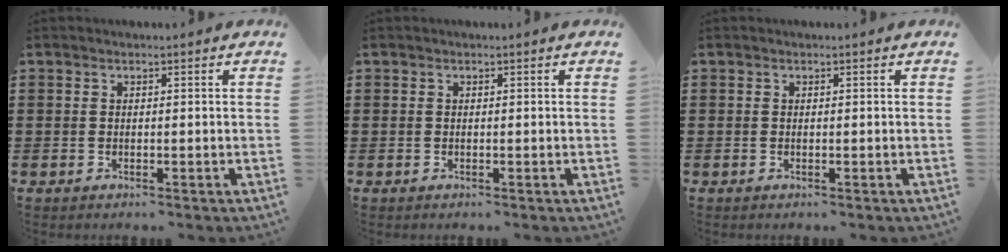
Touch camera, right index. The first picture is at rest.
{"total": 0.0}
{"total": 0.0}